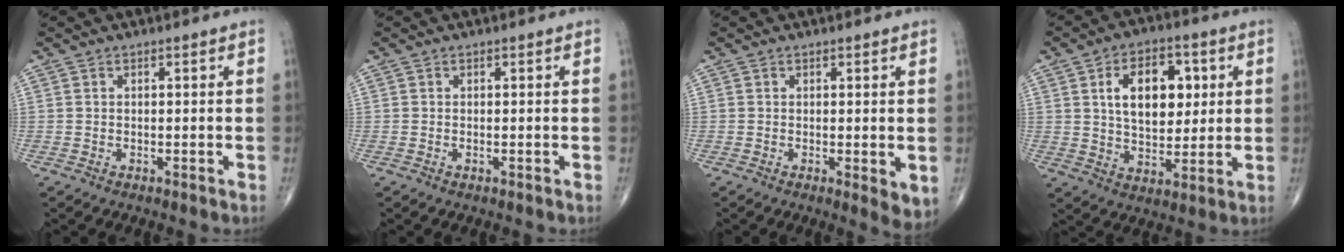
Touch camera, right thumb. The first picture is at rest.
{"total": 0.0}
{"total": 3.6, "force": [-0.2, 1.3, 3.4], "torque": [-0.047, -0.013, -0.004]}
{"total": 13.2, "force": [3.3, 8.1, 9.9], "torque": [-0.120, -0.006, 0.056]}